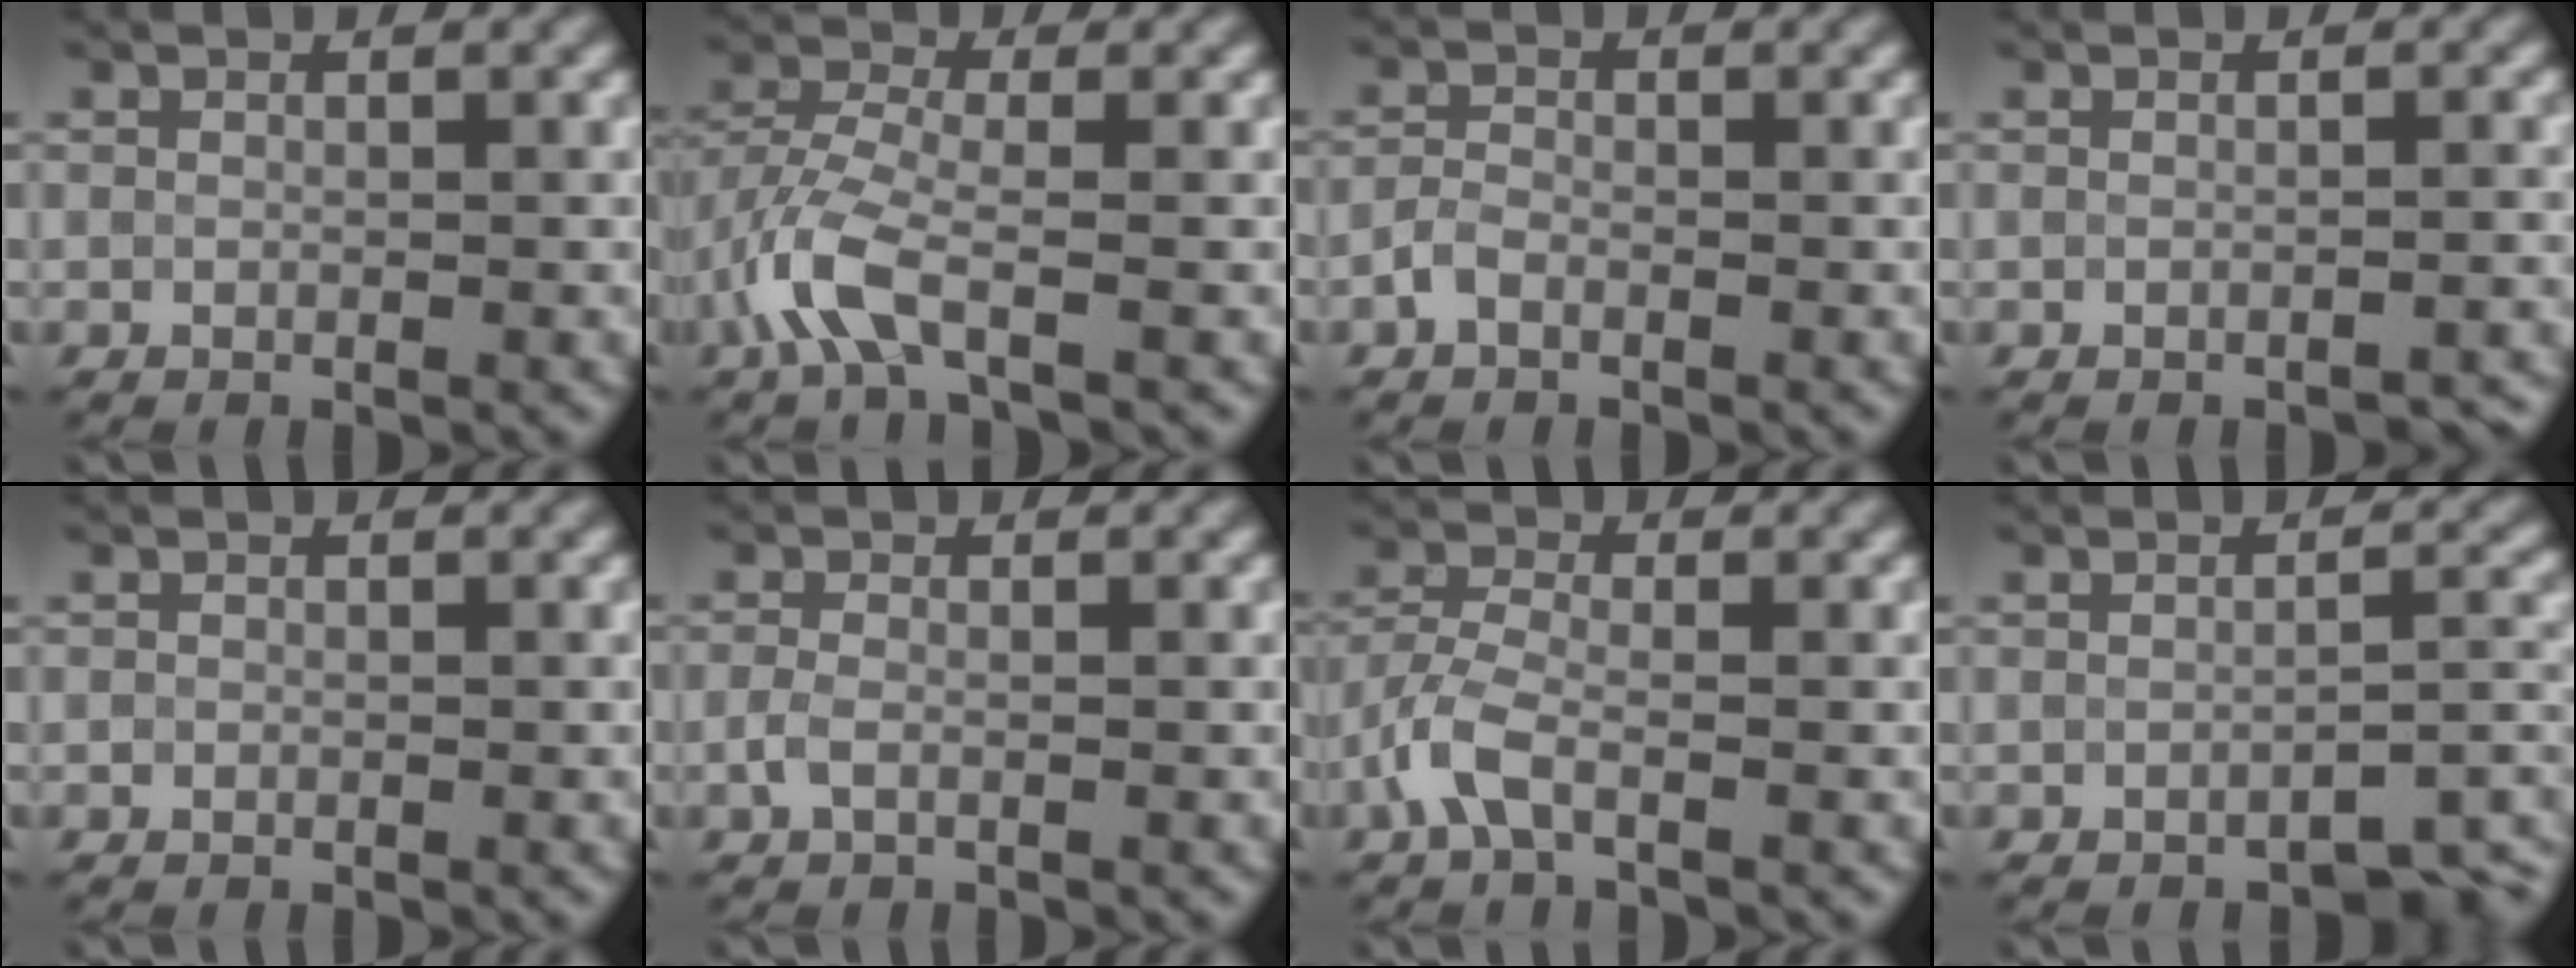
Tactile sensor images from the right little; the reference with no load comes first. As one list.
[{"total": 4.6, "force": [-2.4, 1.6, 3.6], "torque": [-0.094, -0.001, -0.061]}, {"total": 1.4, "force": [-0.9, 0.7, 0.8], "torque": [-0.017, 0.002, -0.024]}, {"total": 1.4, "force": [-1.3, 0.2, 0.5], "torque": [-0.002, 0.003, -0.016]}, {"total": 0.0}, {"total": 1.3, "force": [-0.6, 0.6, 1.1], "torque": [-0.027, 0.001, -0.016]}, {"total": 3.3, "force": [-1.8, 1.2, 2.5], "torque": [-0.064, 0.003, -0.050]}, {"total": 3.2, "force": [-2.3, 1.0, 1.9], "torque": [-0.021, 0.002, -0.032]}]